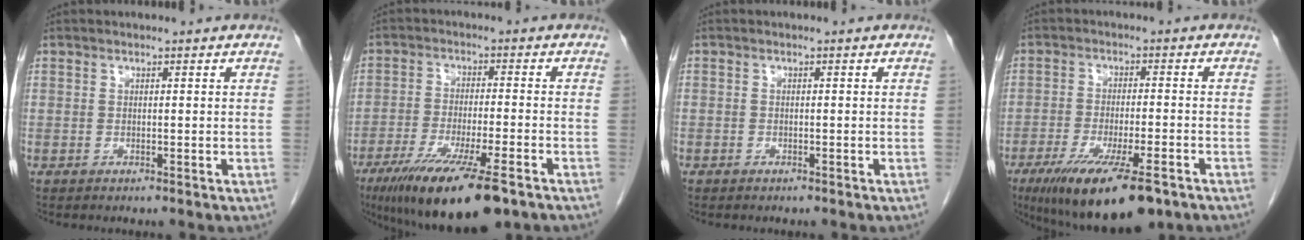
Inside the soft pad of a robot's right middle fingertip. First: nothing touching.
{"total": 15.5, "force": [-10.3, 2.0, 11.4], "torque": [-0.183, -0.042, -0.168]}
{"total": 0.6, "force": [-0.4, 0.4, 0.1], "torque": [-0.008, 0.003, -0.009]}
{"total": 14.7, "force": [-9.6, 2.8, 10.8], "torque": [-0.168, -0.035, -0.151]}